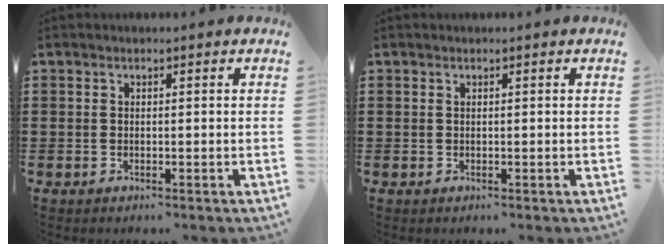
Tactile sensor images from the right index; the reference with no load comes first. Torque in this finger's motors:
{"motor_torque": [0.13, -0.13, 0.01, 0.01]}